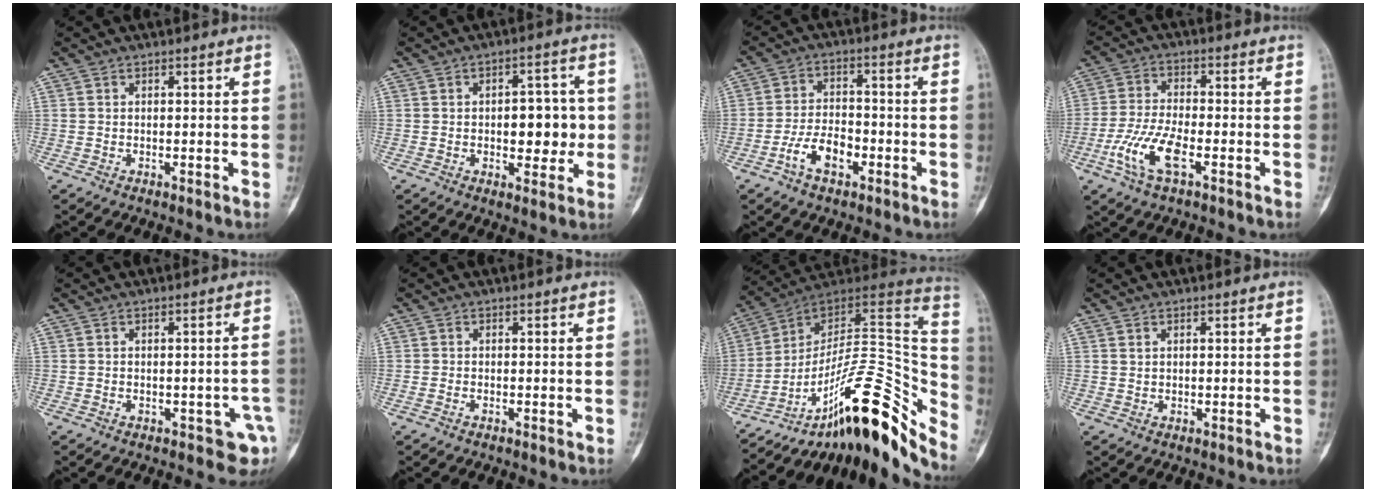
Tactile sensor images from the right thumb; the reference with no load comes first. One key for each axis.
{"total": 9.2, "fx": -0.4, "fy": 5.2, "fz": 7.6, "tx": -0.061, "ty": 0.014, "tz": -0.004}
{"total": 7.3, "fx": -3.4, "fy": 4.0, "fz": 5.1, "tx": -0.087, "ty": 0.027, "tz": -0.066}
{"total": 9.2, "fx": -3.7, "fy": 3.4, "fz": 7.7, "tx": -0.173, "ty": 0.012, "tz": -0.073}
{"total": 4.8, "fx": -2.1, "fy": 2.4, "fz": 3.5, "tx": -0.020, "ty": 0.014, "tz": -0.019}
{"total": 0.7, "fx": -0.4, "fy": 0.4, "fz": 0.5, "tx": -0.006, "ty": 0.001, "tz": -0.005}
{"total": 26.6, "fx": -16.7, "fy": 8.5, "fz": 18.9, "tx": -0.190, "ty": 0.120, "tz": -0.246}
{"total": 0.7, "fx": 0.4, "fy": 0.4, "fz": 0.3, "tx": -0.005, "ty": 0.001, "tz": 0.009}